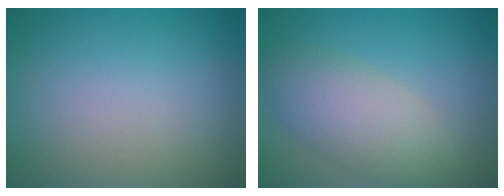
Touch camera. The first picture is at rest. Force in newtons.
{"total": 5.1, "press": 5.1, "slide": 0.2}